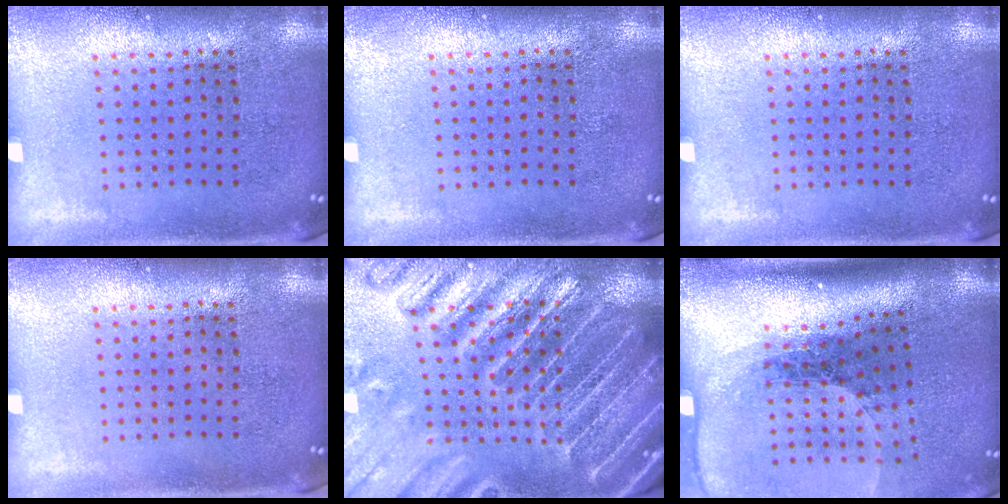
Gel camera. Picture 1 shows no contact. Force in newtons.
{"total": 0.0}
{"total": 0.0}
{"total": 0.0}
{"total": 4.8, "press": 4.4, "slide": 2.1}
{"total": 2.4, "press": 1.7, "slide": 1.7}